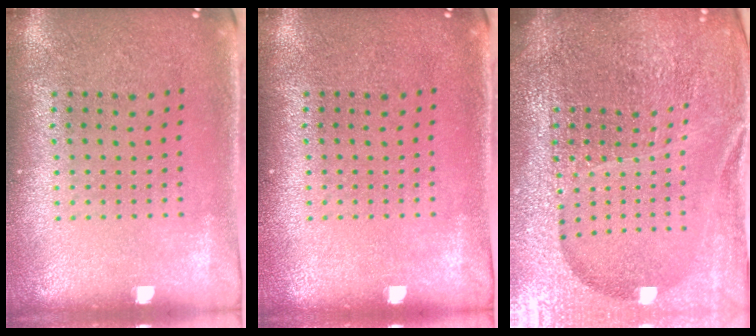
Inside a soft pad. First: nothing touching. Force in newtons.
{"total": 0.0}
{"total": 6.3, "press": 5.5, "slide": 3.0}